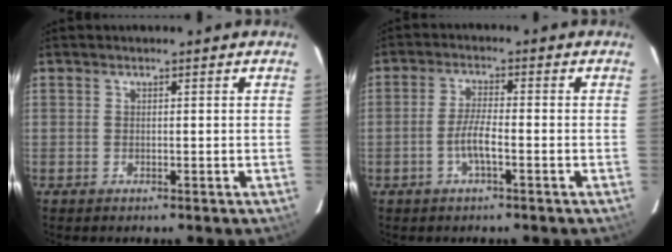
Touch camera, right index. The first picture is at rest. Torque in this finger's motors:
{"motor_torque": [0.70, -0.47, 0.37, 0.10]}